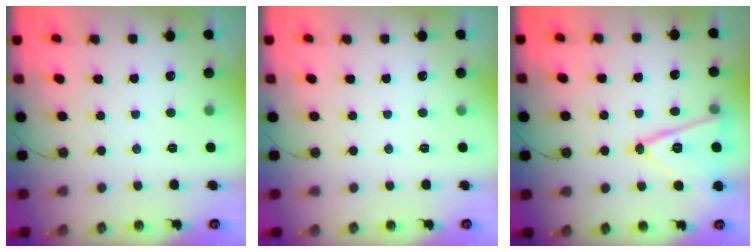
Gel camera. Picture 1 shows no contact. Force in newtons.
{"total": 0.0}
{"total": 14.5, "press": 14.1, "slide": 3.2}